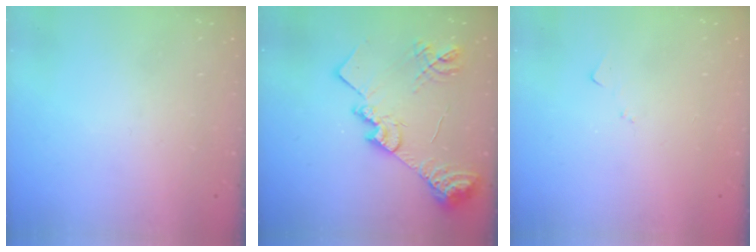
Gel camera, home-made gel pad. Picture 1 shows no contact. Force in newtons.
{"total": 20.8, "press": 20.8, "slide": 1.8}
{"total": 5.3, "press": 5.3, "slide": 0.6}